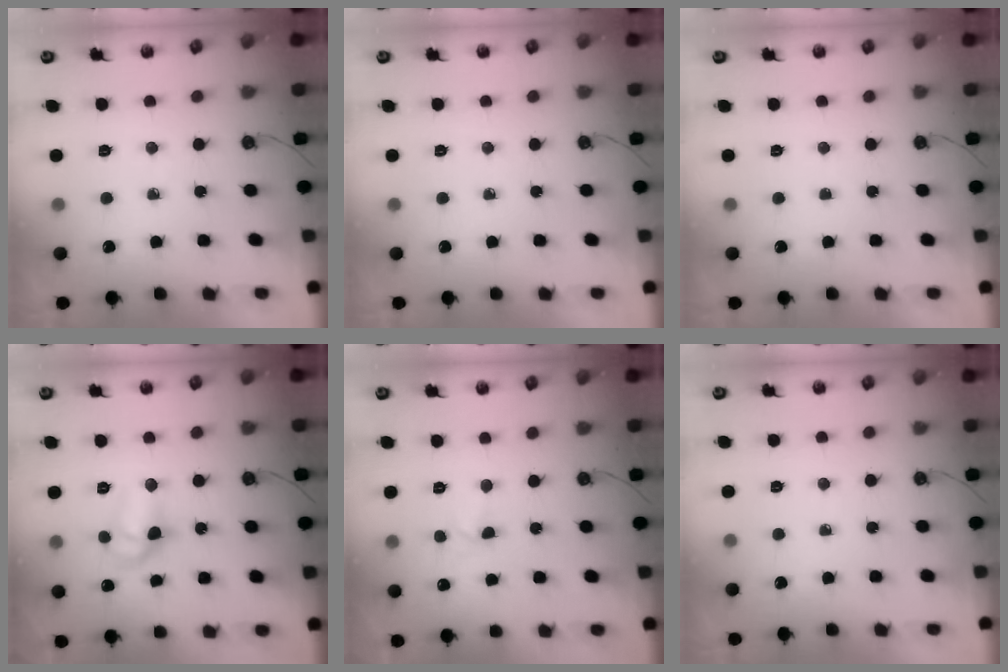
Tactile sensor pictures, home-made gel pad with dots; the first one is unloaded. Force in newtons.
{"total": 0.0}
{"total": 0.0}
{"total": 9.7, "press": 9.7, "slide": 1.1}
{"total": 3.5, "press": 3.4, "slide": 0.5}
{"total": 0.0}